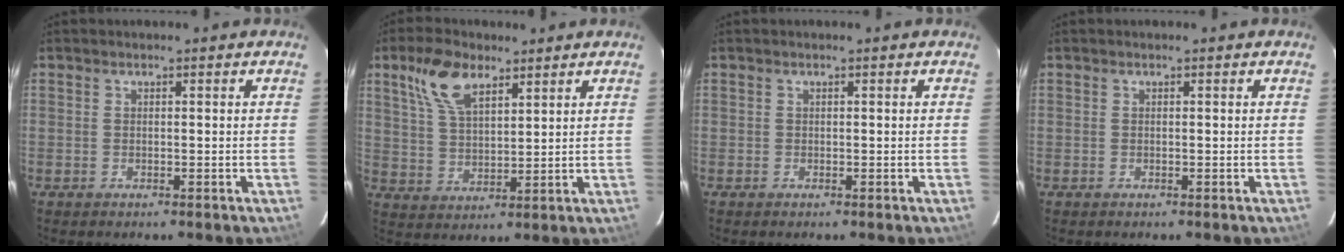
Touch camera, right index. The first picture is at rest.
{"total": 9.5, "force": [5.6, 4.4, 6.2], "torque": [-0.125, 0.019, 0.112]}
{"total": 0.0}
{"total": 0.0}